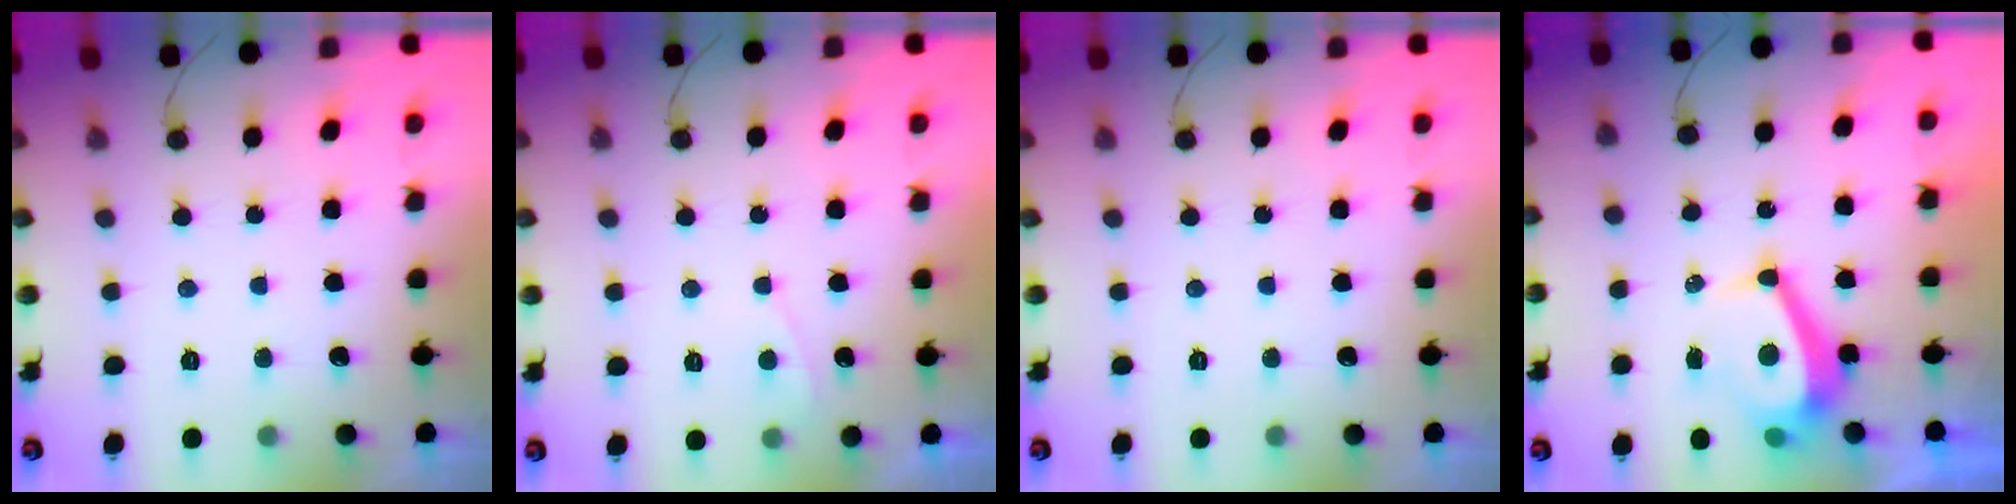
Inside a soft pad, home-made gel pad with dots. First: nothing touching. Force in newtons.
{"total": 2.3, "press": 2.3, "slide": 0.2}
{"total": 0.0}
{"total": 7.4, "press": 7.4, "slide": 0.3}